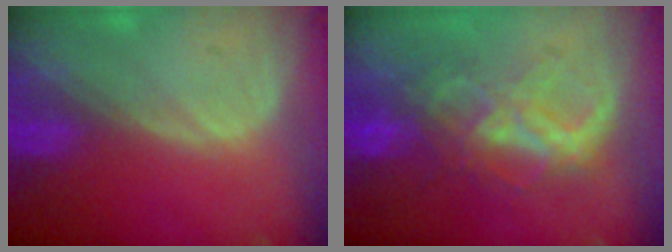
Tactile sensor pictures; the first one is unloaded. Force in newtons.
{"total": 7.3, "press": 7.2, "slide": 1.3}